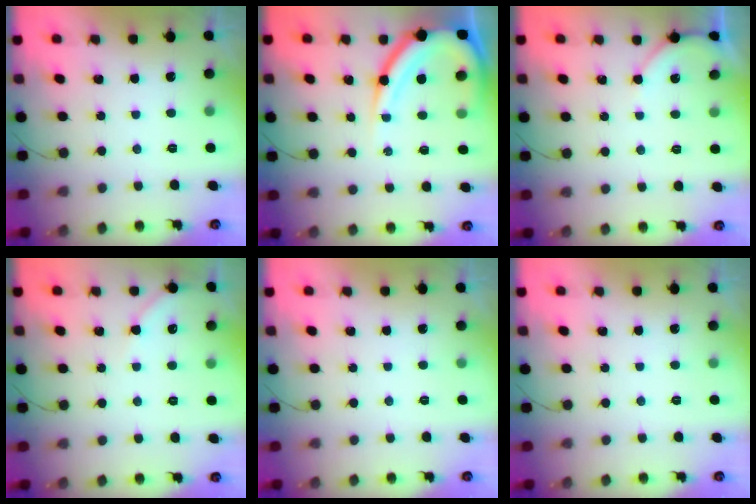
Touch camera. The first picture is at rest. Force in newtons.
{"total": 16.2, "press": 16.1, "slide": 1.4}
{"total": 4.0, "press": 3.9, "slide": 0.7}
{"total": 4.8, "press": 4.7, "slide": 0.8}
{"total": 0.0}
{"total": 0.0}